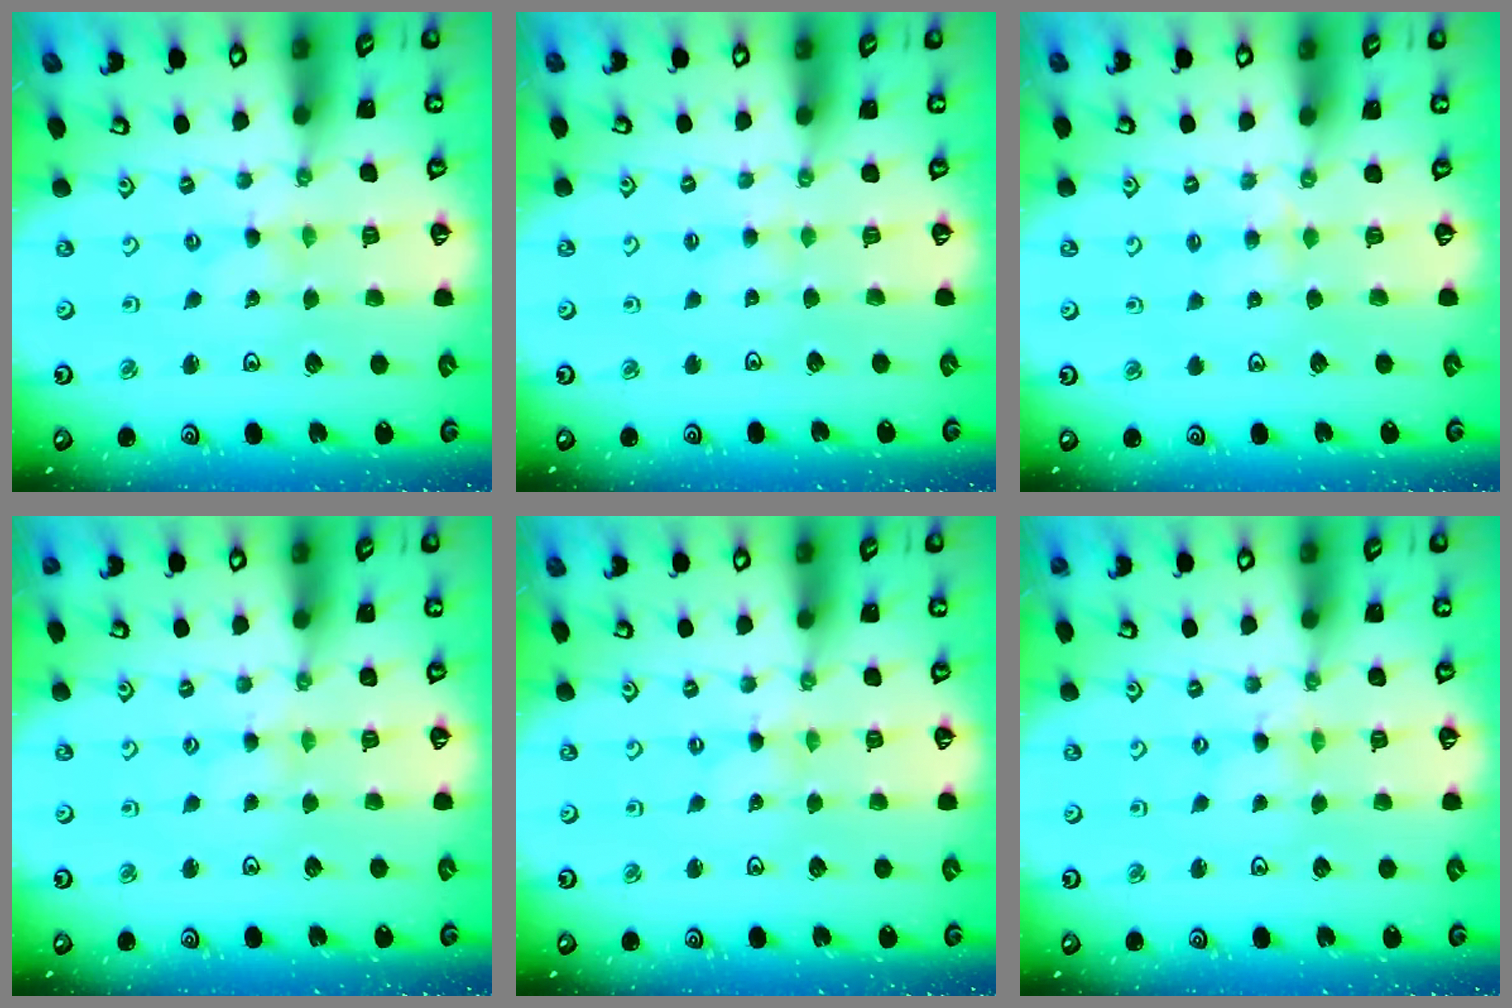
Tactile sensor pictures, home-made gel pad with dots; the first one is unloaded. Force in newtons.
{"total": 2.3, "press": 2.2, "slide": 0.5}
{"total": 2.8, "press": 2.8, "slide": 0.5}
{"total": 1.8, "press": 1.8, "slide": 0.2}
{"total": 0.0}
{"total": 1.4, "press": 1.4, "slide": 0.2}